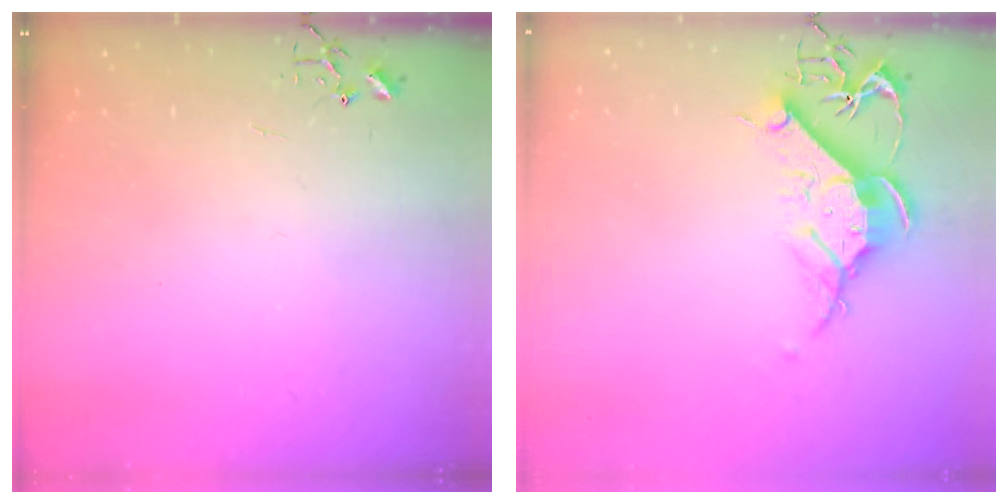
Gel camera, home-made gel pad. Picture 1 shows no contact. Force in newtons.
{"total": 12.0, "press": 11.9, "slide": 1.2}